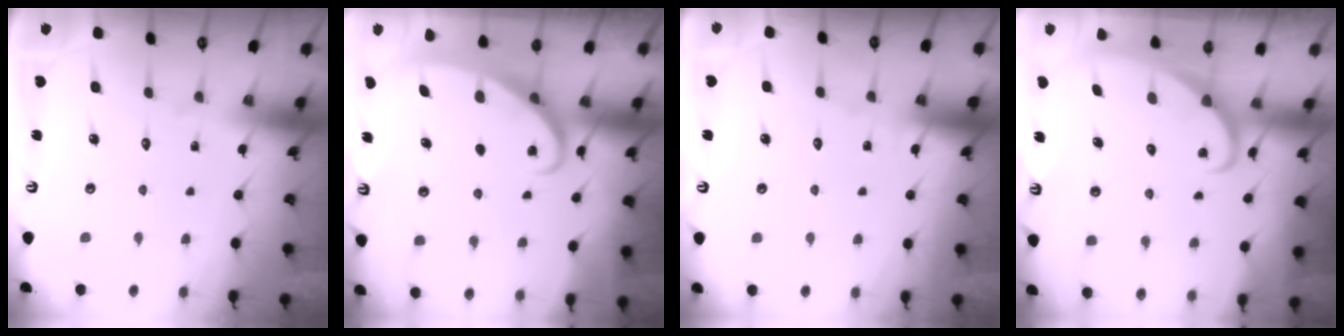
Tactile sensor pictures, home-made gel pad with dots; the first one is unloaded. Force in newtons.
{"total": 2.4, "press": 2.4, "slide": 0.4}
{"total": 1.8, "press": 1.7, "slide": 0.3}
{"total": 2.2, "press": 2.2, "slide": 0.1}